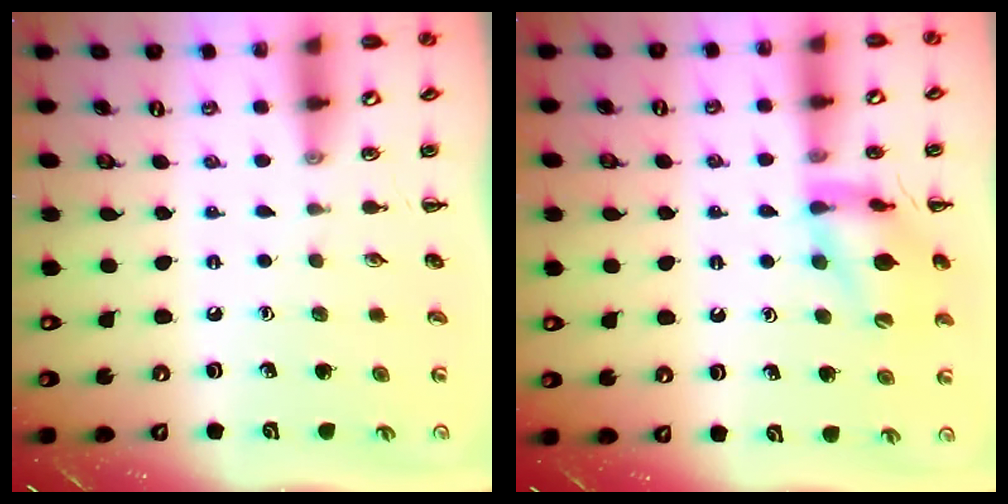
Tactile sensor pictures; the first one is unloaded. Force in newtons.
{"total": 14.7, "press": 14.6, "slide": 1.4}